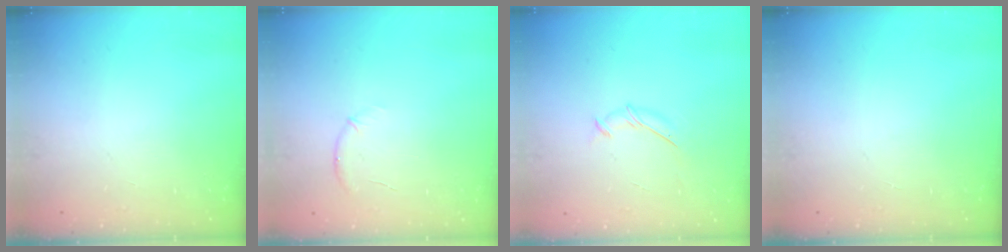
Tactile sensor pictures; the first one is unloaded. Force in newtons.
{"total": 5.8, "press": 5.4, "slide": 2.2}
{"total": 5.3, "press": 5.1, "slide": 1.0}
{"total": 0.0}